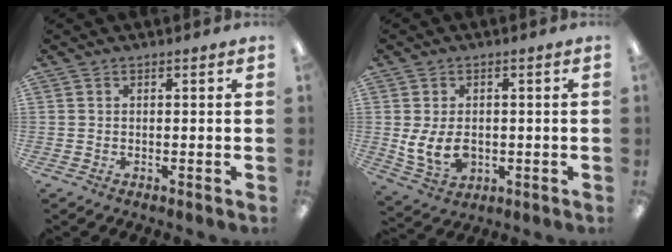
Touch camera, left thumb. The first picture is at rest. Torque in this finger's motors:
{"motor_torque": [1.23, 1.23, 0.49, -0.49, 0.05]}